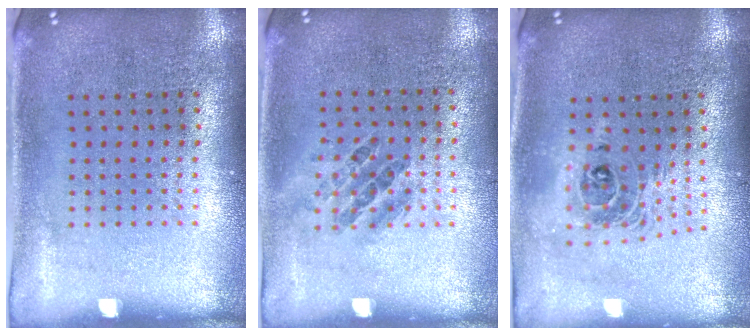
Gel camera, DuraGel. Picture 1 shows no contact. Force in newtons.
{"total": 0.9, "press": 0.8, "slide": 0.5}
{"total": 1.8, "press": 1.4, "slide": 1.1}